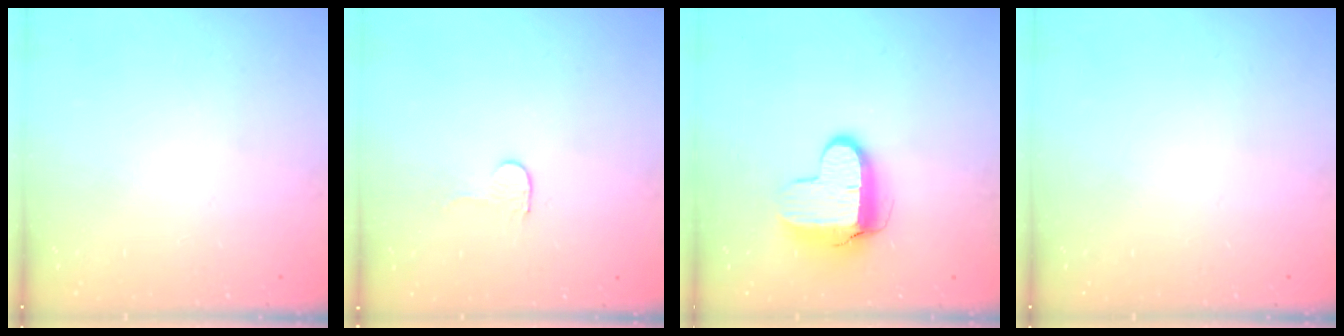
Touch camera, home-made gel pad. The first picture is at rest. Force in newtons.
{"total": 2.7, "press": 2.7, "slide": 0.2}
{"total": 9.9, "press": 9.8, "slide": 0.9}
{"total": 0.0}